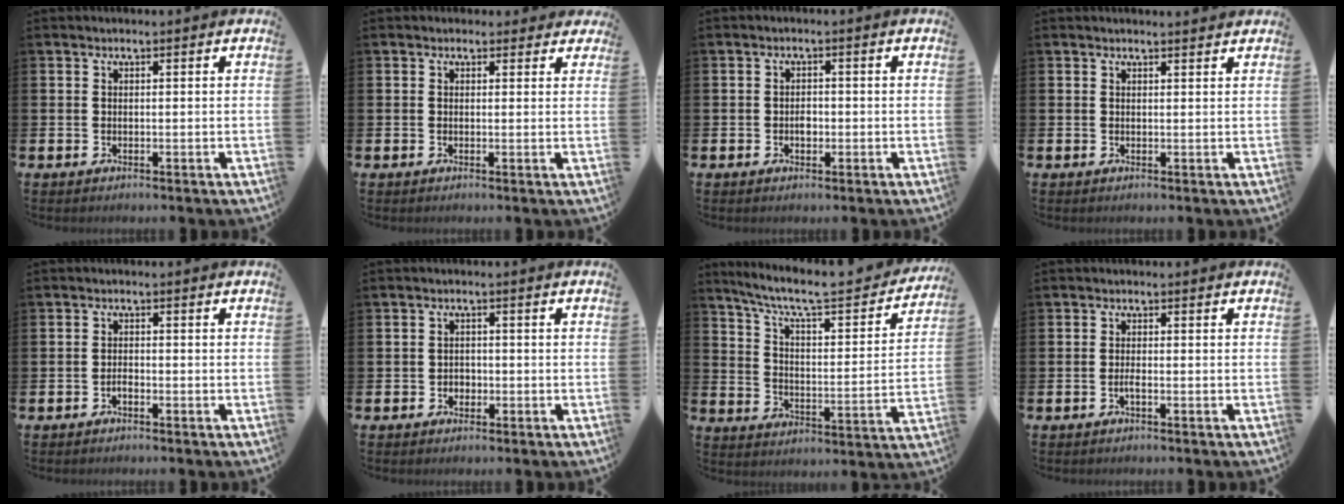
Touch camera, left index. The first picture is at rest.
{"total": 1.2, "force": [0.7, 0.9, 0.1], "torque": [0.003, 0.007, 0.011]}
{"total": 1.6, "force": [-0.4, 1.1, 1.1], "torque": [-0.010, 0.001, -0.011]}
{"total": 0.9, "force": [0.9, 0.0, 0.1], "torque": [0.006, -0.005, 0.015]}
{"total": 1.1, "force": [-0.8, 0.4, 0.6], "torque": [-0.019, 0.000, -0.013]}
{"total": 1.5, "force": [-0.6, 1.3, 0.4], "torque": [-0.008, 0.003, -0.015]}
{"total": 8.1, "force": [6.9, 1.6, 3.9], "torque": [-0.102, -0.048, 0.112]}
{"total": 1.0, "force": [-0.5, 0.1, 0.8], "torque": [-0.020, -0.002, -0.008]}